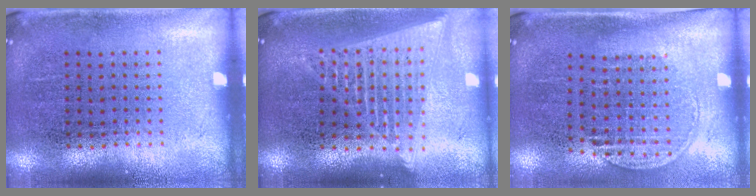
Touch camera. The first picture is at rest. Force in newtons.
{"total": 1.9, "press": 1.6, "slide": 1.0}
{"total": 1.5, "press": 1.3, "slide": 0.8}